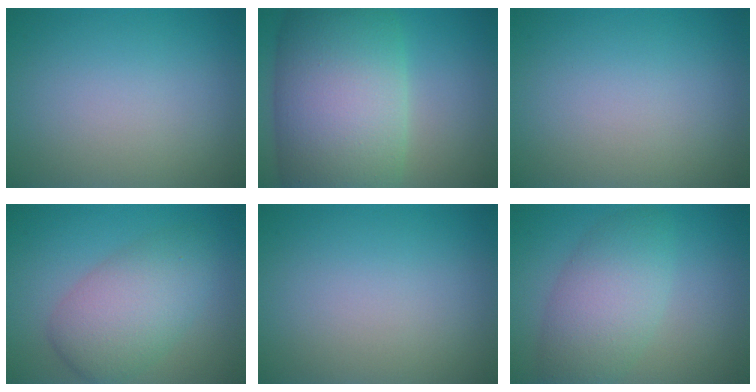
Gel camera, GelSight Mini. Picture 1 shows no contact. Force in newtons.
{"total": 14.2, "press": 14.2, "slide": 0.6}
{"total": 0.0}
{"total": 5.8, "press": 5.8, "slide": 0.3}
{"total": 0.0}
{"total": 5.4, "press": 5.4, "slide": 0.2}